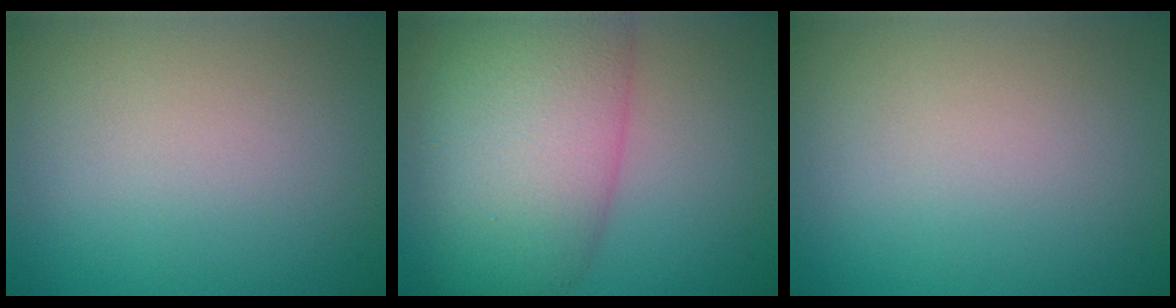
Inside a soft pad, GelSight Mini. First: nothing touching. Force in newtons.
{"total": 10.7, "press": 10.7, "slide": 0.6}
{"total": 0.0}